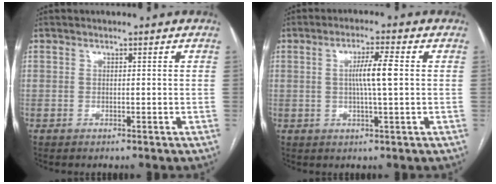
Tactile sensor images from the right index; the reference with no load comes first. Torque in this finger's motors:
{"motor_torque": [0.85, 0.02, 0.26, 0.12]}